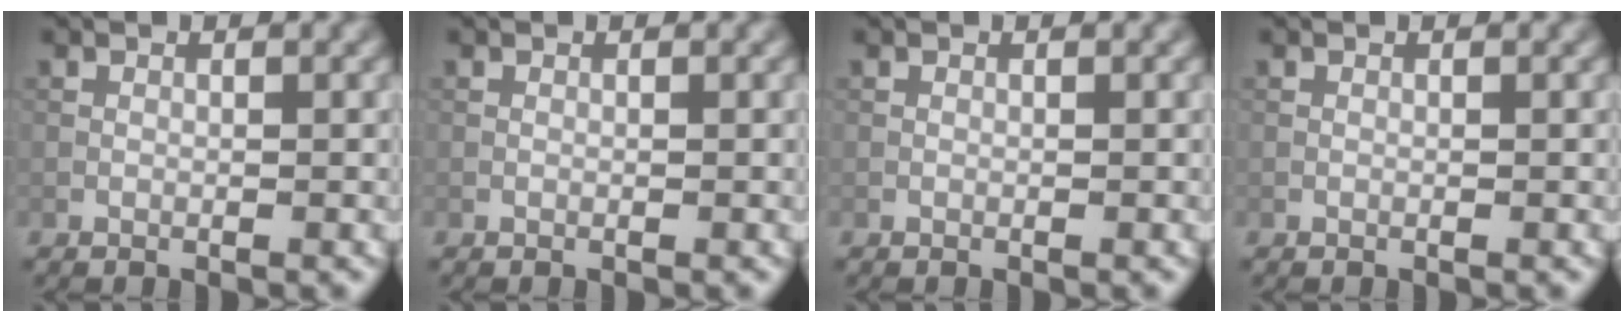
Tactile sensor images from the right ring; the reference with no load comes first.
{"total": 0.0}
{"total": 0.0}
{"total": 0.0}